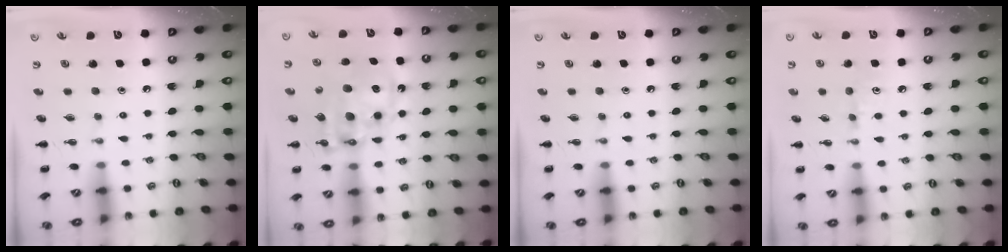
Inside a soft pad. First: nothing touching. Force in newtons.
{"total": 15.1, "press": 14.6, "slide": 3.7}
{"total": 0.0}
{"total": 5.9, "press": 5.7, "slide": 1.6}